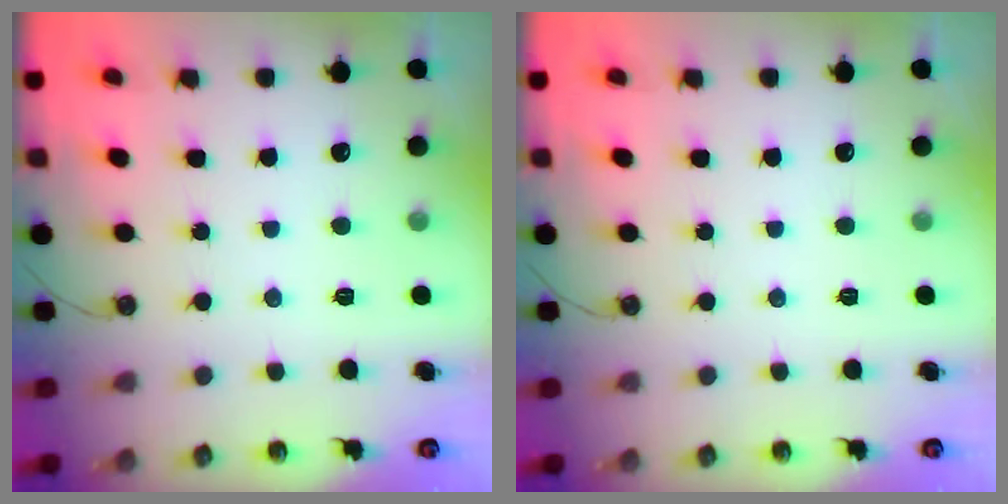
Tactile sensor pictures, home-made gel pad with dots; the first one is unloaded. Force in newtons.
{"total": 0.0}